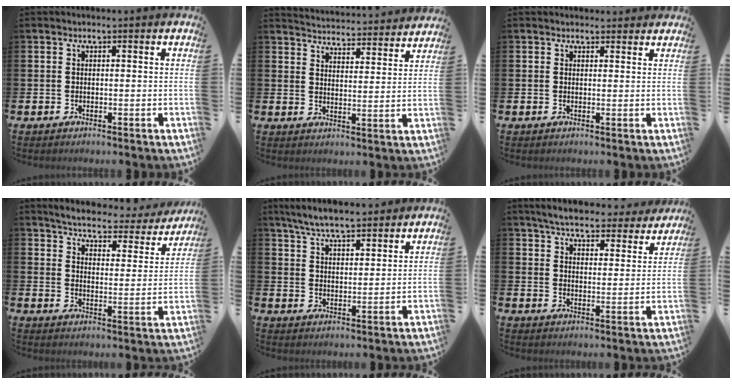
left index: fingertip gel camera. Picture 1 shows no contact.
{"total": 4.7, "force": [4.7, 0.4, -0.3], "torque": [-0.008, -0.044, 0.080]}
{"total": 1.5, "force": [1.4, 0.6, 0.0], "torque": [0.018, -0.005, 0.021]}
{"total": 4.7, "force": [4.4, 0.8, 1.2], "torque": [-0.040, -0.038, 0.067]}
{"total": 6.6, "force": [6.2, 1.0, 1.8], "torque": [-0.057, -0.022, 0.114]}
{"total": 5.8, "force": [5.6, 1.0, 1.3], "torque": [-0.041, -0.034, 0.096]}